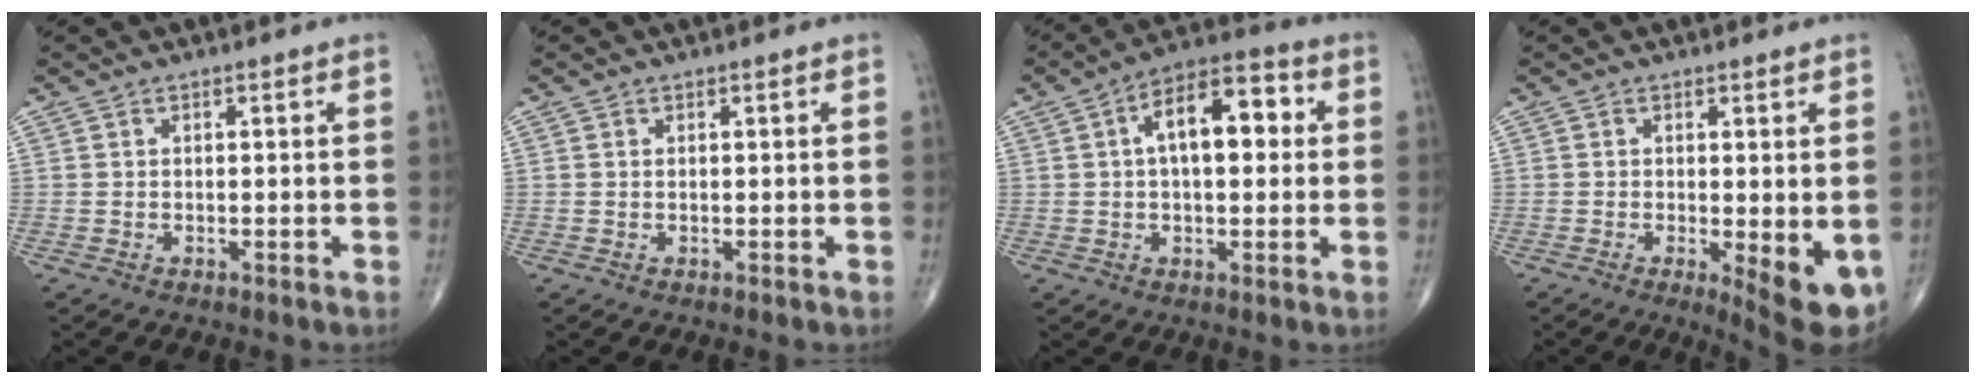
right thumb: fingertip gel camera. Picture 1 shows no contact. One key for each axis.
{"total": 0.0}
{"total": 12.5, "fx": 2.2, "fy": 6.2, "fz": 10.6, "tx": -0.148, "ty": 0.027, "tz": 0.025}
{"total": 8.2, "fx": -1.8, "fy": 2.3, "fz": 7.7, "tx": -0.099, "ty": -0.021, "tz": -0.019}